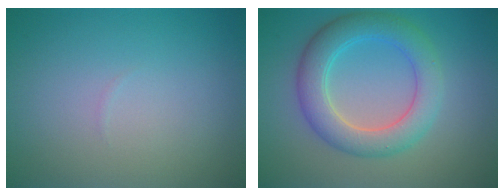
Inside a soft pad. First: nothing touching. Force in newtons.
{"total": 5.4, "press": 5.4, "slide": 0.2}